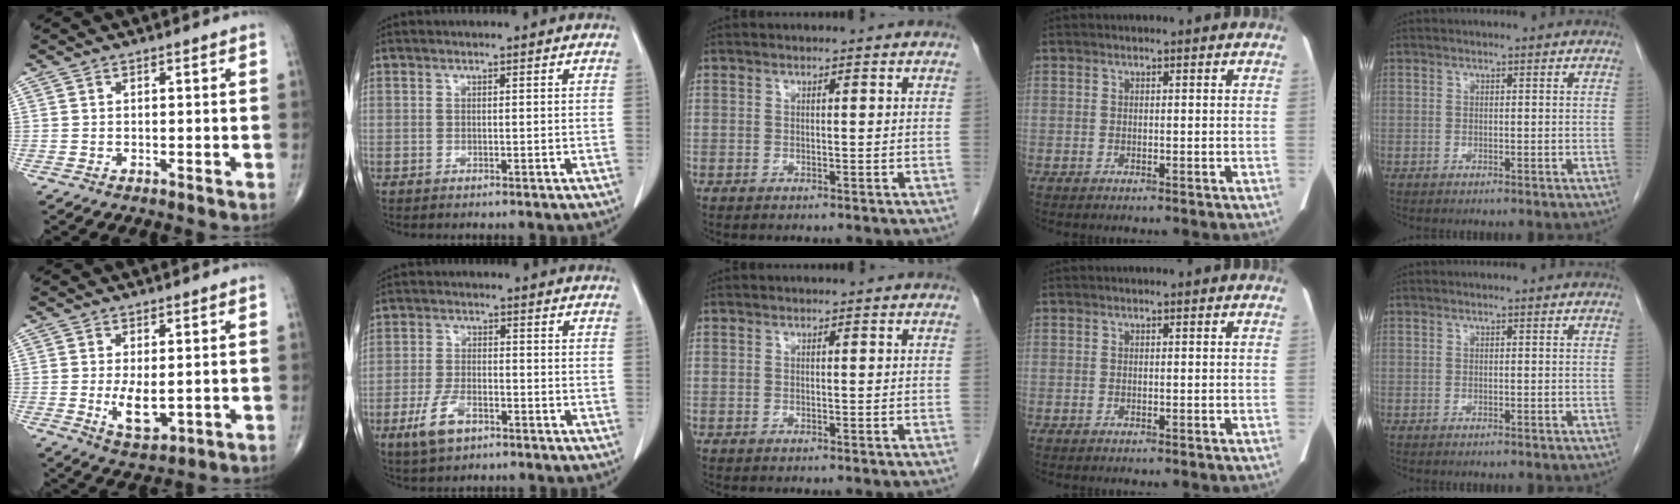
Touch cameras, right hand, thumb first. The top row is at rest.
{"thumb": {"total": 5.8, "force": [-0.3, 2.6, 5.2], "torque": [-0.087, -0.017, 0.006]}, "index": {"total": 5.8, "force": [-3.2, 2.5, 4.1], "torque": [-0.088, -0.005, -0.054]}}